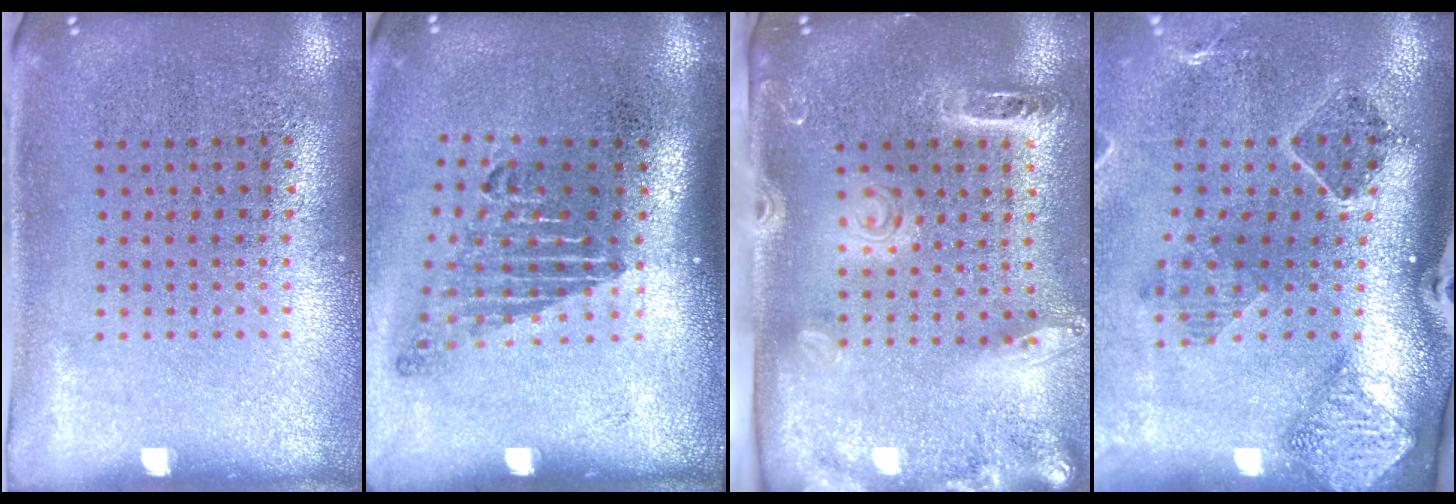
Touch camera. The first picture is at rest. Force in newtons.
{"total": 1.7, "press": 1.2, "slide": 1.2}
{"total": 2.7, "press": 2.1, "slide": 1.8}
{"total": 1.8, "press": 1.6, "slide": 0.7}